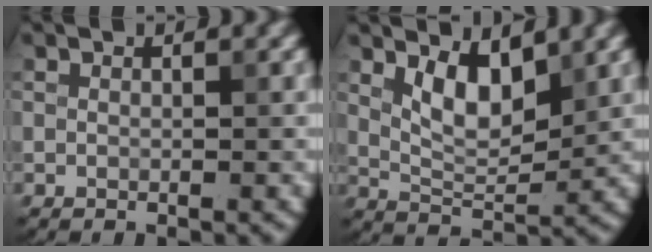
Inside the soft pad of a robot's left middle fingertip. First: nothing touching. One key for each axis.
{"total": 4.2, "fx": 2.0, "fy": 1.7, "fz": 3.3, "tx": -0.063, "ty": -0.006, "tz": 0.038}